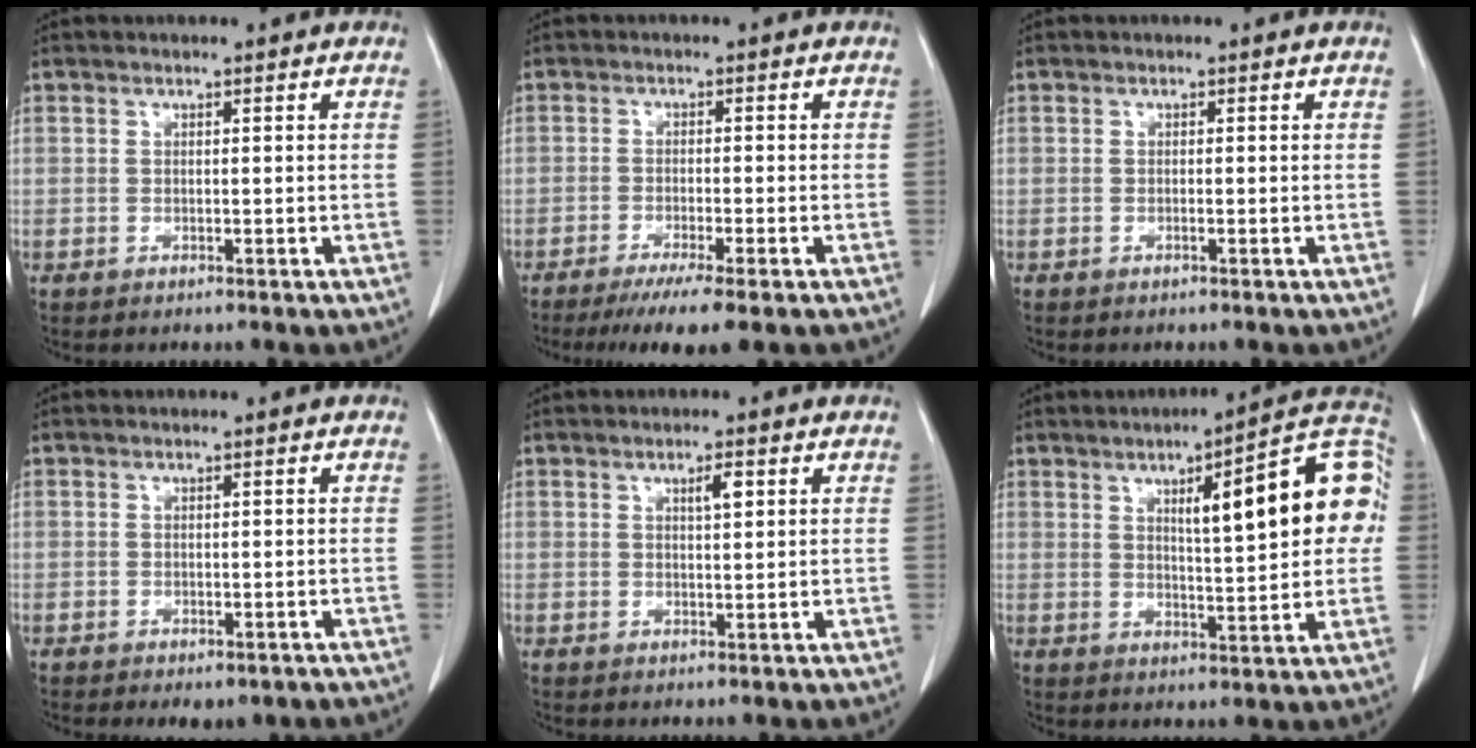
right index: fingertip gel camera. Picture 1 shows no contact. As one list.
[{"total": 6.8, "force": [-4.8, -0.1, 4.8], "torque": [-0.069, -0.014, -0.074]}, {"total": 0.0}, {"total": 3.0, "force": [-2.0, 1.7, 1.5], "torque": [-0.010, -0.001, -0.017]}, {"total": 2.1, "force": [0.9, 0.5, 1.8], "torque": [-0.029, -0.001, 0.015]}, {"total": 16.0, "force": [3.4, 3.1, 15.3], "torque": [-0.198, 0.034, 0.042]}]